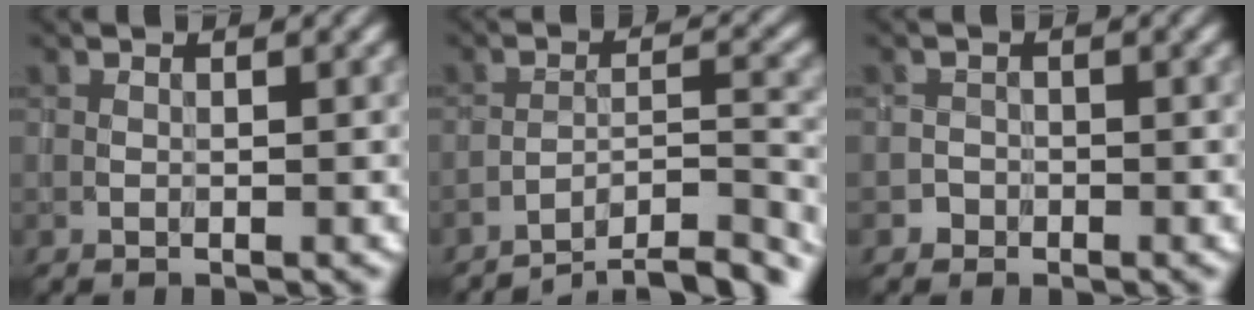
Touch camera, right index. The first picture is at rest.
{"total": 9.6, "force": [-9.0, 1.7, 2.9], "torque": [-0.026, 0.013, -0.119]}
{"total": 0.9, "force": [-0.6, 0.6, -0.4], "torque": [0.009, 0.004, -0.008]}